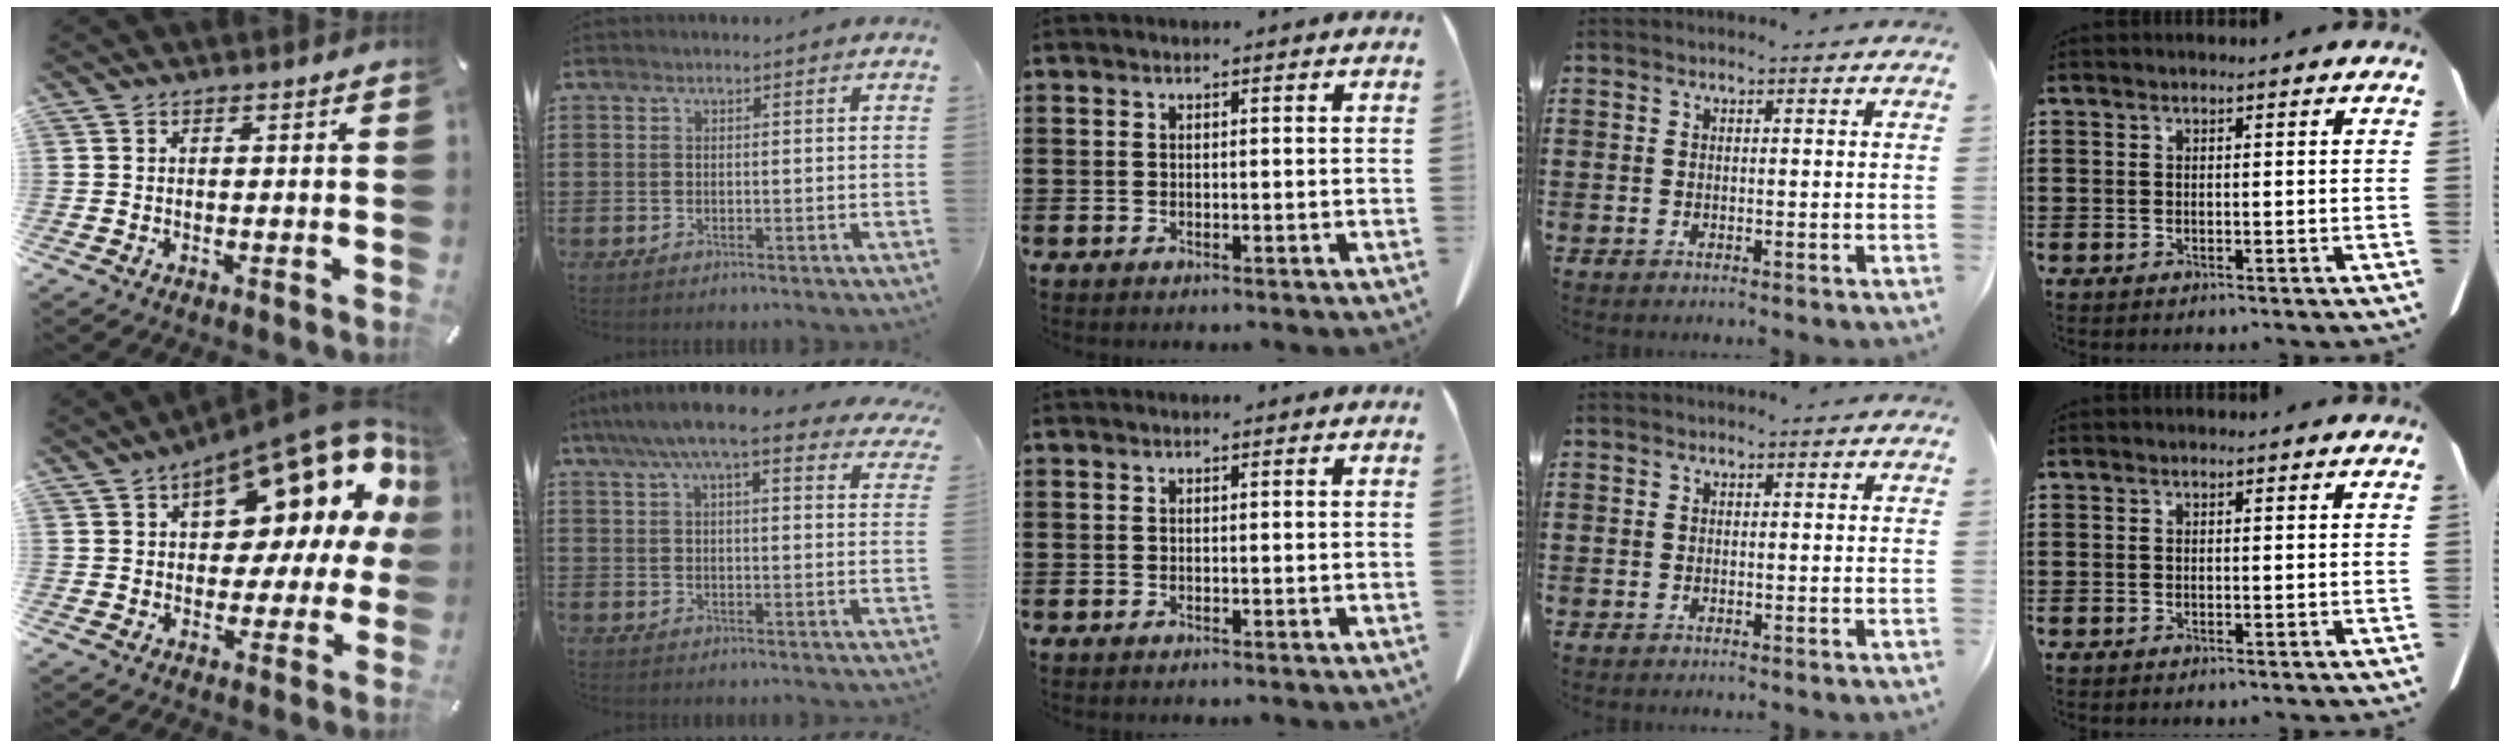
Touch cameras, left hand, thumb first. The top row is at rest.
{"thumb": {"total": 20.4, "force": [10.3, 9.5, 14.8], "torque": [-0.190, -0.080, 0.166]}, "index": {"total": 9.4, "force": [7.7, 1.3, 5.3], "torque": [-0.117, -0.017, 0.136]}}